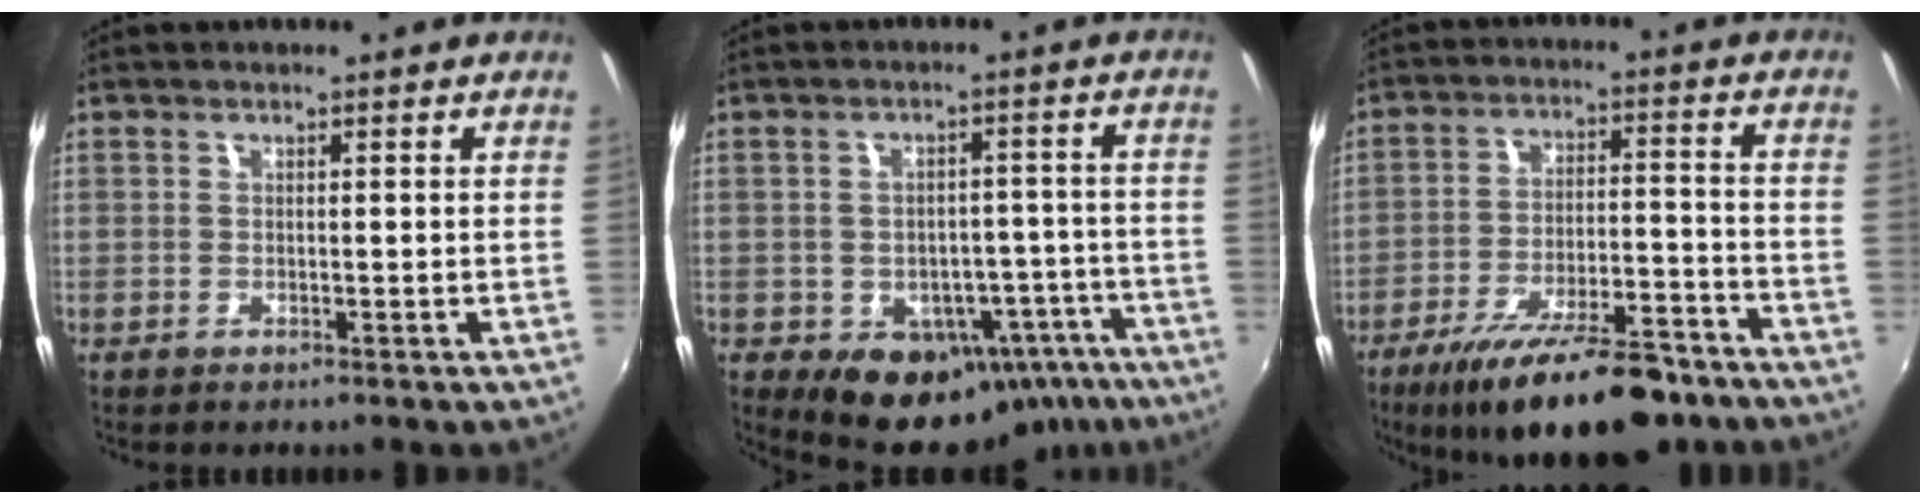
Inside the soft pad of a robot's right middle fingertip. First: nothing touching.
{"total": 14.0, "force": [-8.3, 9.7, 5.8], "torque": [-0.084, 0.029, -0.074]}
{"total": 19.5, "force": [-14.6, 6.1, 11.4], "torque": [-0.201, -0.021, -0.214]}